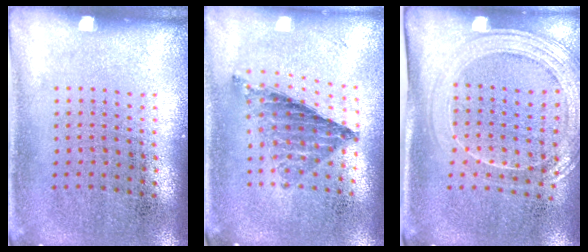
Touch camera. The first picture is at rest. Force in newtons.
{"total": 0.7, "press": 0.7, "slide": 0.0}
{"total": 1.7, "press": 1.6, "slide": 0.6}